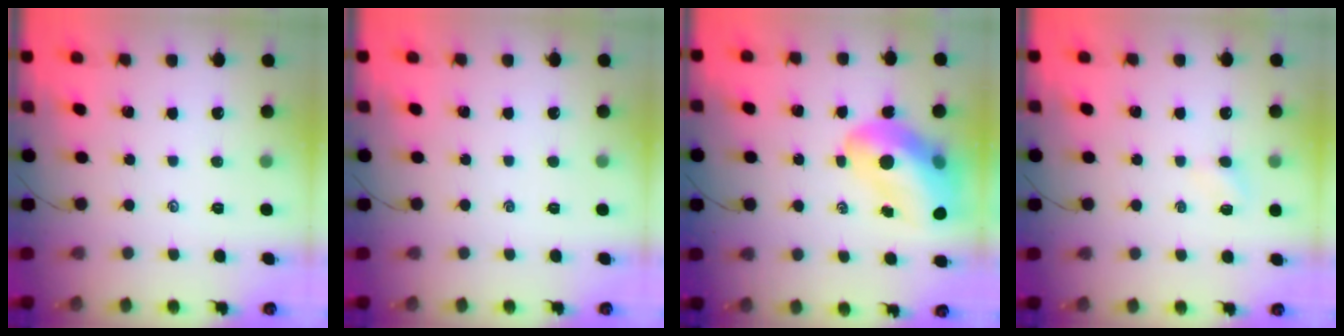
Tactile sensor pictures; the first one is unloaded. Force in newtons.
{"total": 0.0}
{"total": 16.0, "press": 15.3, "slide": 4.7}
{"total": 2.6, "press": 2.5, "slide": 0.9}